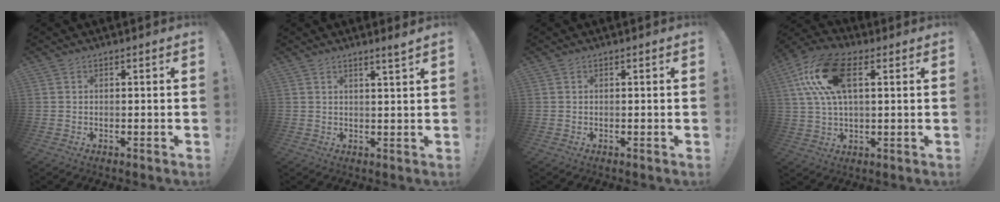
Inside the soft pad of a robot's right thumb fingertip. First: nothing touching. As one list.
[{"total": 2.7, "force": [2.0, -0.4, 1.8], "torque": [-0.022, -0.016, 0.030]}, {"total": 0.0}, {"total": 16.9, "force": [5.4, 8.6, 13.5], "torque": [-0.264, -0.002, 0.094]}]